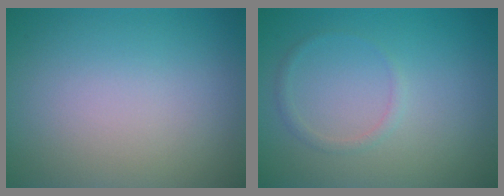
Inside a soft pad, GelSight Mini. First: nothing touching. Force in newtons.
{"total": 0.9, "press": 0.9, "slide": 0.1}